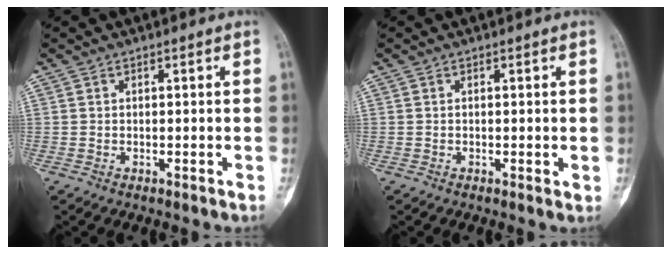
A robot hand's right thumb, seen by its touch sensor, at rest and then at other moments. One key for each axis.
{"total": 1.0, "fx": -0.1, "fy": 0.2, "fz": 0.9, "tx": -0.011, "ty": -0.004, "tz": 0.000}